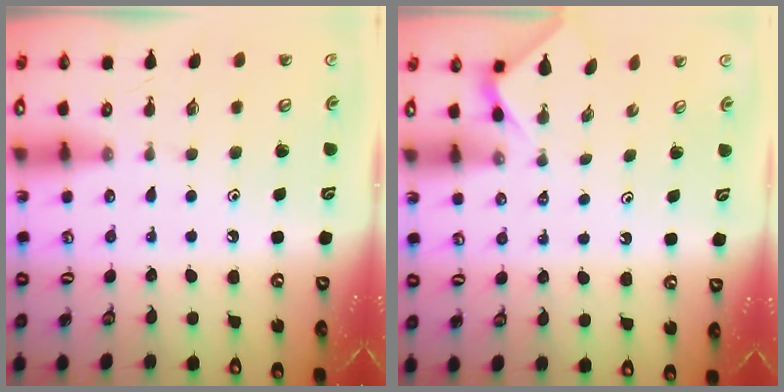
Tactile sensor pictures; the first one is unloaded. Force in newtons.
{"total": 1.9, "press": 1.9, "slide": 0.3}